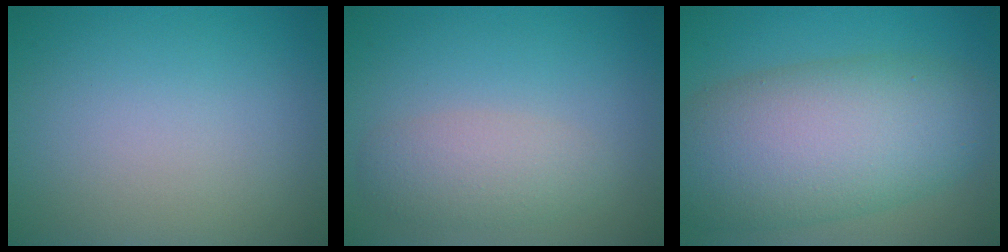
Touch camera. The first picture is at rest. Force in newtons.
{"total": 3.0, "press": 3.0, "slide": 0.2}
{"total": 11.2, "press": 11.2, "slide": 0.1}